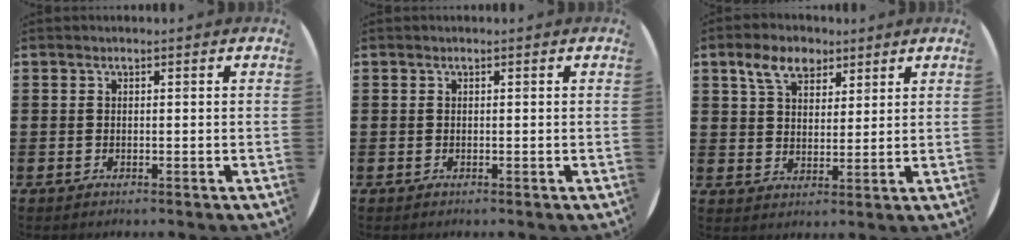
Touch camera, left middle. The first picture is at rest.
{"total": 0.0}
{"total": 6.0, "force": [4.1, 3.5, 2.8], "torque": [-0.053, 0.004, 0.073]}